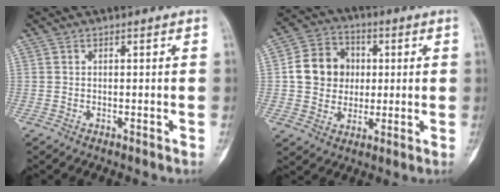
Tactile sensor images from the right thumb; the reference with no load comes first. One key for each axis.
{"total": 11.4, "fx": 1.1, "fy": 10.0, "fz": 5.5, "tx": -0.065, "ty": 0.011, "tz": 0.015}